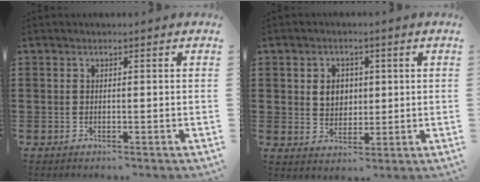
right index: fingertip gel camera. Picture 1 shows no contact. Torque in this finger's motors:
{"motor_torque": [0.63, 0.38, 0.35, 0.05]}